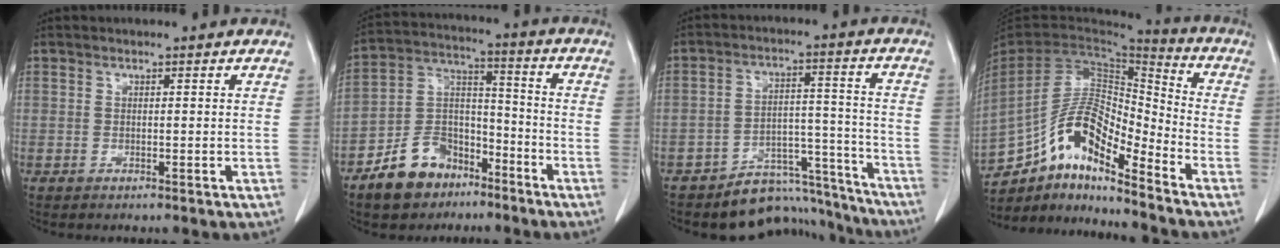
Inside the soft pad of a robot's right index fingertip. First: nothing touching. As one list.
[{"total": 11.2, "force": [-7.4, 7.1, 4.4], "torque": [-0.090, 0.024, -0.133]}, {"total": 11.4, "force": [-10.6, 4.0, 0.1], "torque": [0.029, 0.065, -0.152]}, {"total": 14.9, "force": [-10.5, 3.8, 9.8], "torque": [-0.188, 0.031, -0.190]}]